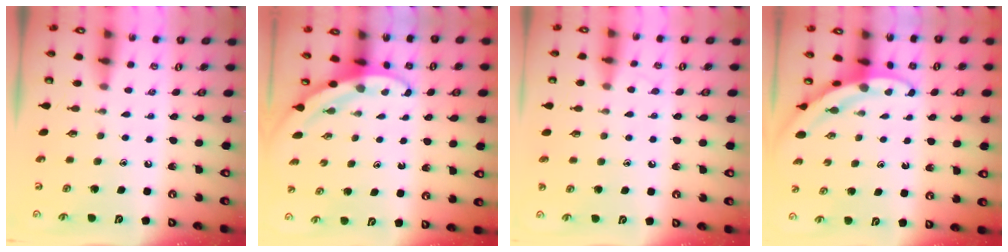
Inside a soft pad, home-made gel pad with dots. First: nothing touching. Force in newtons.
{"total": 3.4, "press": 3.4, "slide": 0.1}
{"total": 5.1, "press": 5.0, "slide": 0.5}
{"total": 3.3, "press": 3.3, "slide": 0.2}